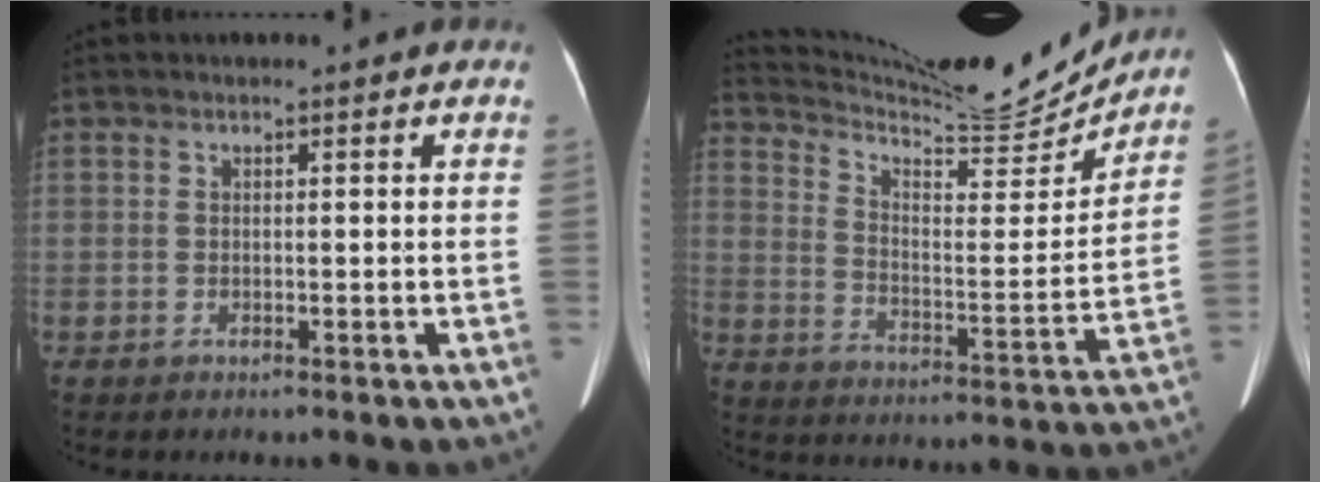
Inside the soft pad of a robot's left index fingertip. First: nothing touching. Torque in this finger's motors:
{"motor_torque": [0.71, -1.43, -0.02, -0.01]}